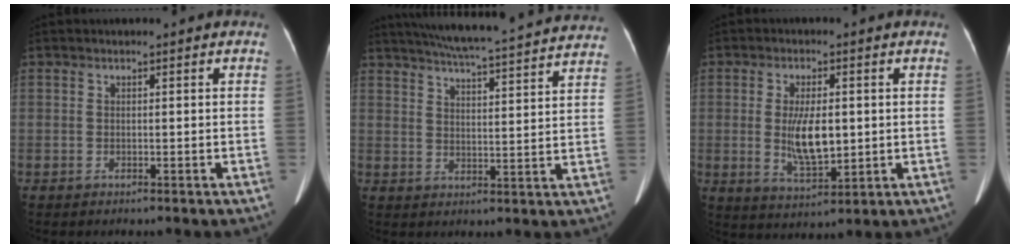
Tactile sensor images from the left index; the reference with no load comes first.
{"total": 26.5, "force": [24.3, 1.7, 10.5], "torque": [-0.174, -0.015, 0.304]}
{"total": 7.6, "force": [0.1, 2.8, 7.1], "torque": [-0.137, -0.008, 0.007]}